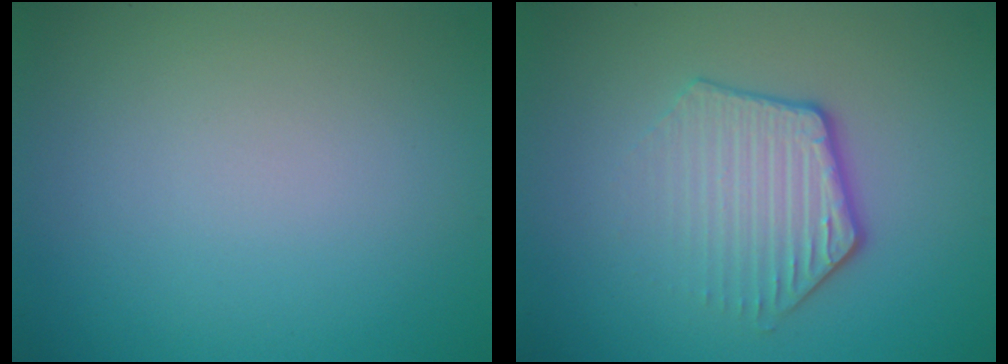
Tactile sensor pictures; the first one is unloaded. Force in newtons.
{"total": 3.9, "press": 3.0, "slide": 2.5}